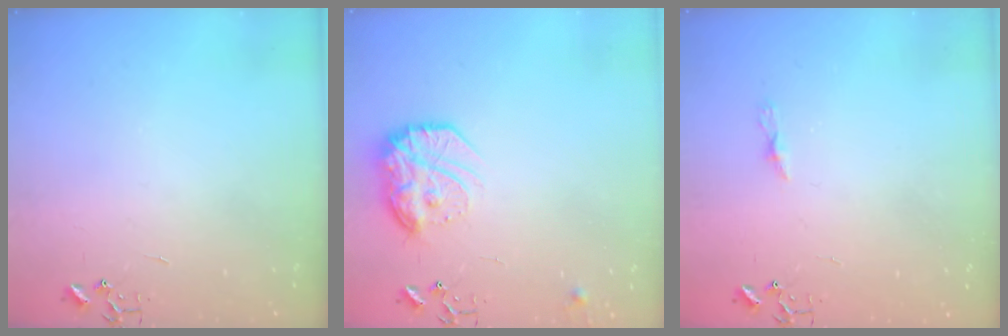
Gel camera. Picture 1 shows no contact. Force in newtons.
{"total": 16.9, "press": 16.8, "slide": 1.4}
{"total": 3.9, "press": 3.9, "slide": 0.5}